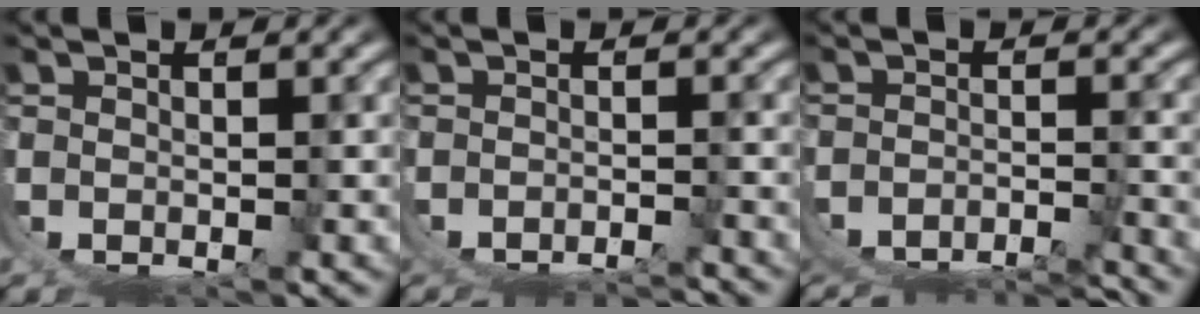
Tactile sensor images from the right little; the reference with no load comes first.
{"total": 6.1, "force": [-5.5, 2.1, 1.7], "torque": [-0.032, -0.017, -0.079]}
{"total": 8.7, "force": [-7.5, 2.7, 3.4], "torque": [-0.049, -0.033, -0.103]}